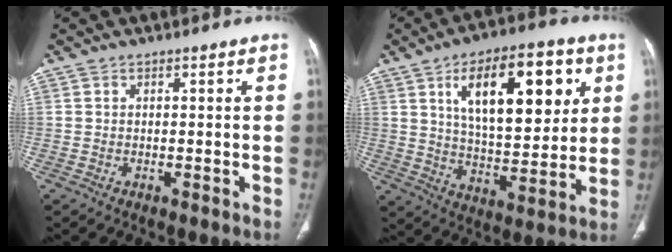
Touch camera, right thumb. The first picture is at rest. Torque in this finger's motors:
{"motor_torque": [0.44, 1.40, 1.17, 0.79, 0.38]}